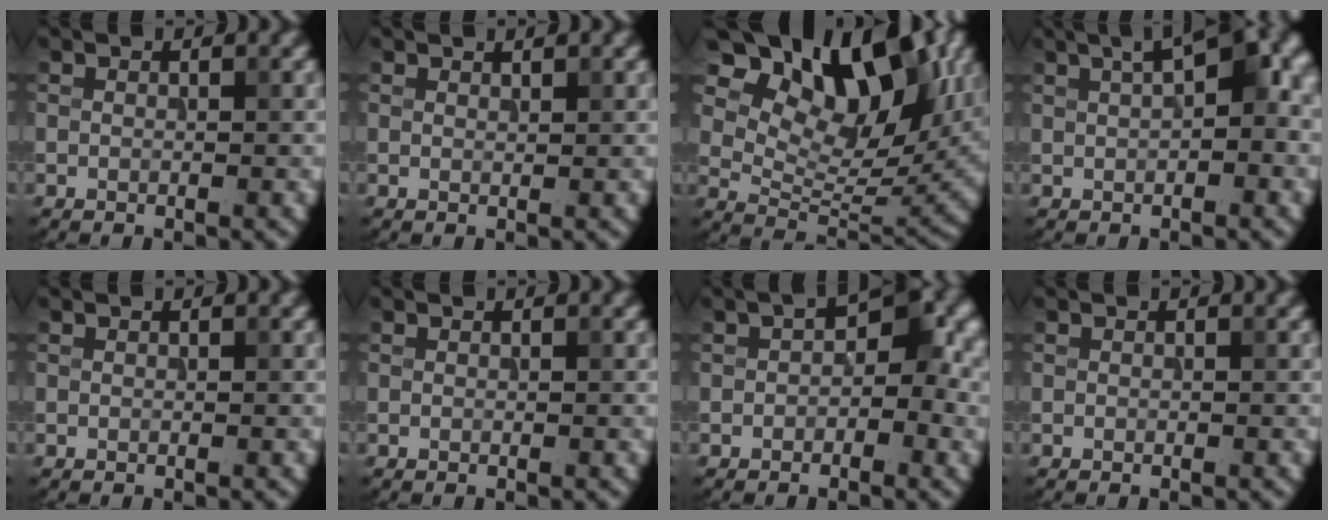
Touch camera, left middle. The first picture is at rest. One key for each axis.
{"total": 0.7, "fx": 0.6, "fy": 0.0, "fz": 0.2, "tx": 0.001, "ty": -0.001, "tz": 0.012}
{"total": 14.7, "fx": 8.6, "fy": 7.2, "fz": 9.5, "tx": -0.163, "ty": 0.019, "tz": 0.159}
{"total": 7.7, "fx": 2.1, "fy": 3.1, "fz": 6.7, "tx": -0.086, "ty": 0.029, "tz": 0.030}
{"total": 0.0}
{"total": 0.0}
{"total": 4.2, "fx": 0.2, "fy": 2.4, "fz": 3.4, "tx": -0.028, "ty": 0.008, "tz": -0.007}
{"total": 0.0}